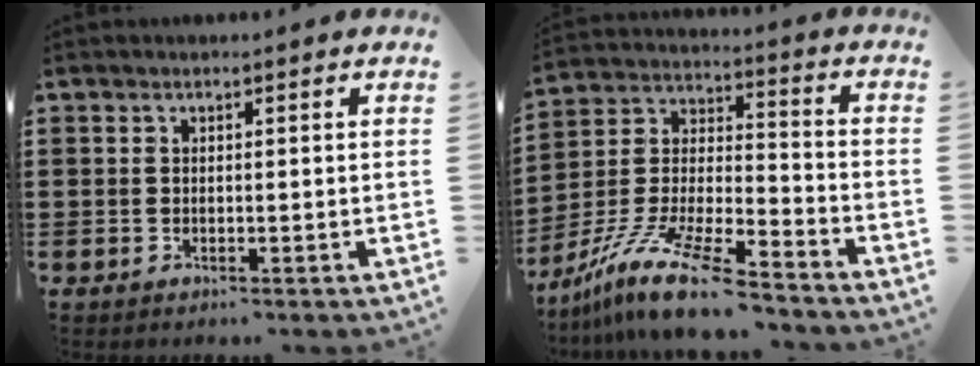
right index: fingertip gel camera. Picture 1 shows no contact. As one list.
[{"total": 13.0, "force": [-10.8, 1.8, 6.9], "torque": [-0.143, 0.022, -0.211]}]